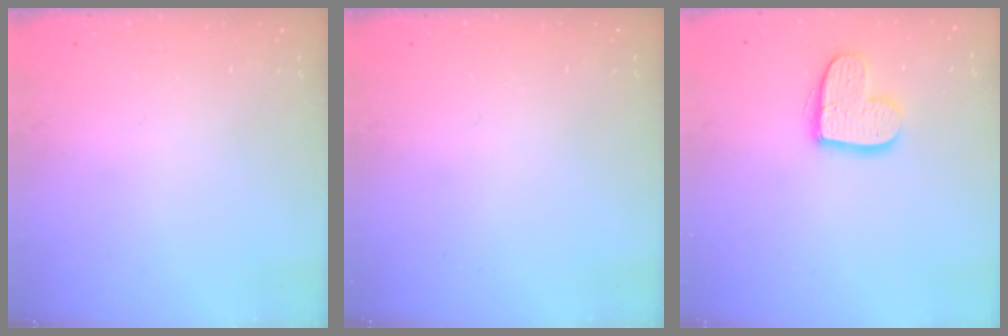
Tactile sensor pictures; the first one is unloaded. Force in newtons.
{"total": 0.0}
{"total": 13.1, "press": 13.1, "slide": 0.9}